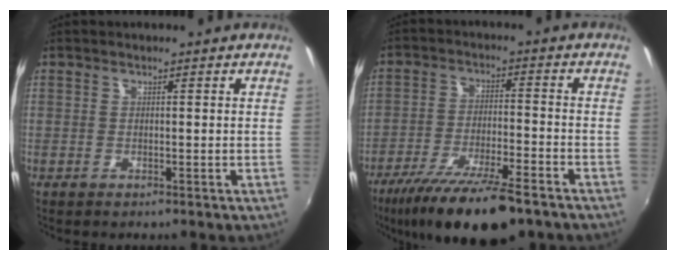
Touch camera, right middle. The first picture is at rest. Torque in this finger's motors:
{"motor_torque": [1.08, -1.06, 0.36, 0.13]}